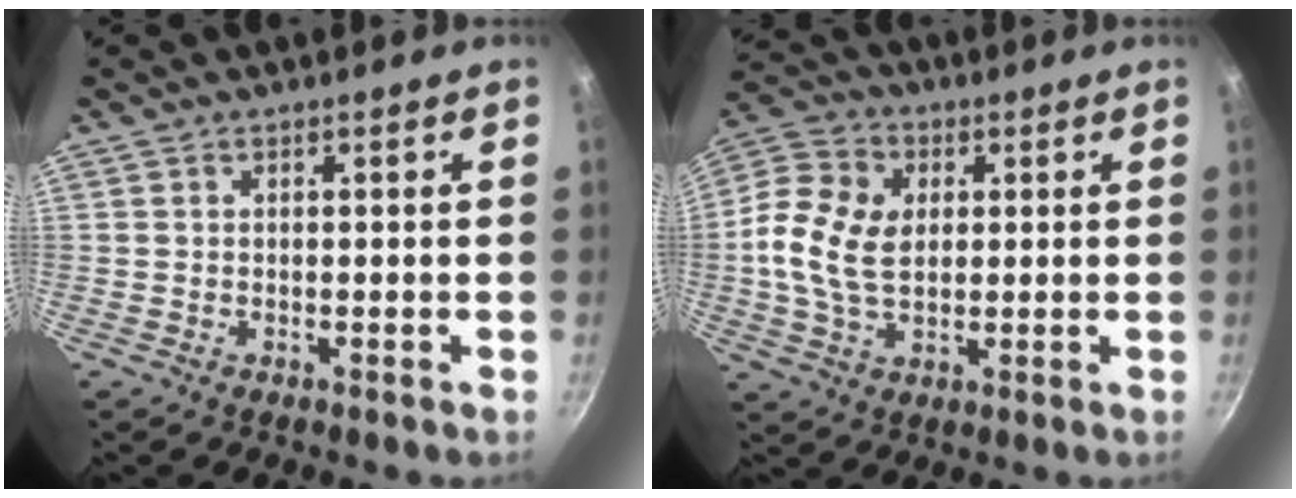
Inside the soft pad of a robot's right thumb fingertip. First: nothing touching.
{"total": 12.9, "force": [1.1, 8.8, 9.3], "torque": [-0.180, 0.011, 0.015]}